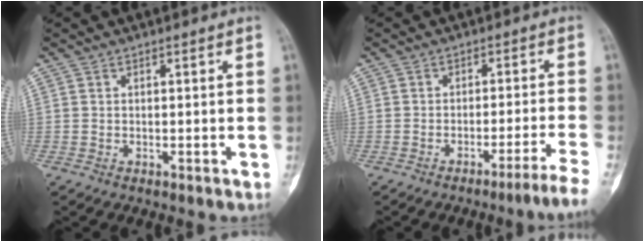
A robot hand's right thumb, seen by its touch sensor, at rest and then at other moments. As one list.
[{"total": 6.8, "force": [-5.2, -1.4, 4.1], "torque": [-0.059, 0.030, -0.073]}]